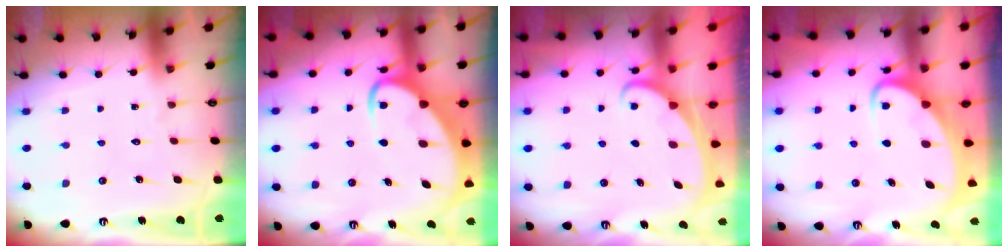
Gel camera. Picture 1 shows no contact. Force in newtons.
{"total": 6.9, "press": 6.8, "slide": 0.6}
{"total": 1.9, "press": 1.9, "slide": 0.3}
{"total": 5.8, "press": 5.8, "slide": 0.6}